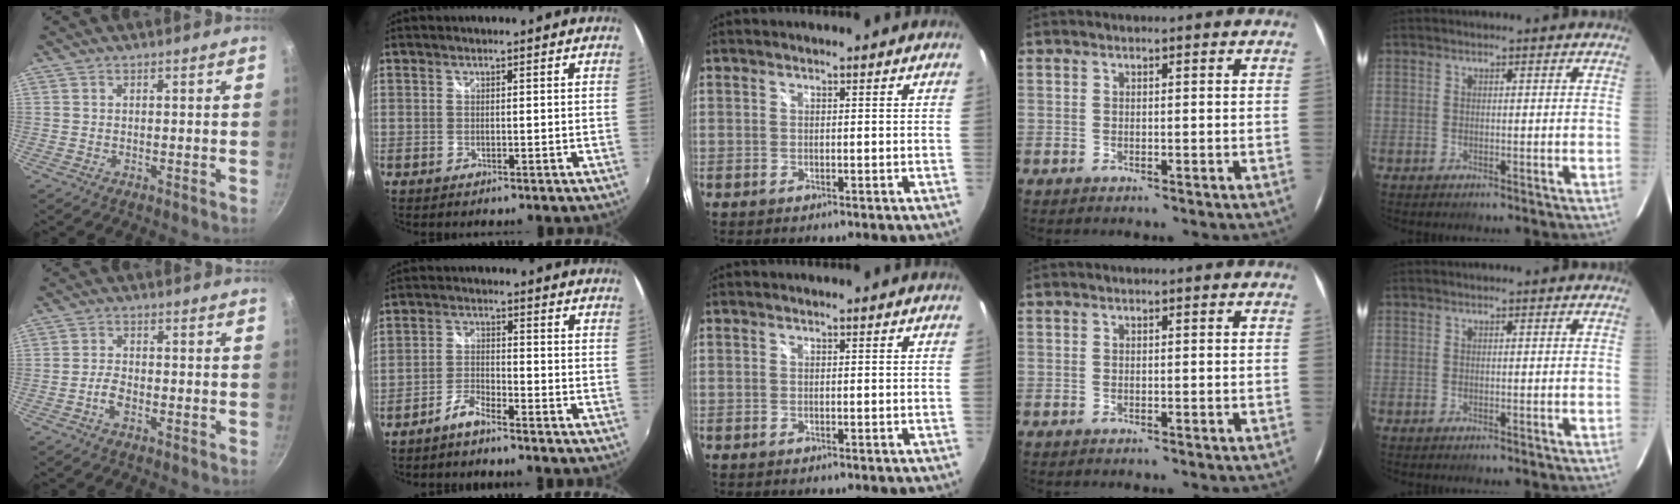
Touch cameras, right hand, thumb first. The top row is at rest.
{"thumb": {"total": 3.3, "force": [-1.7, 1.6, 2.3], "torque": [-0.047, 0.016, -0.035]}, "index": {"total": 3.6, "force": [-3.1, 0.7, 1.7], "torque": [-0.051, 0.007, -0.064]}}